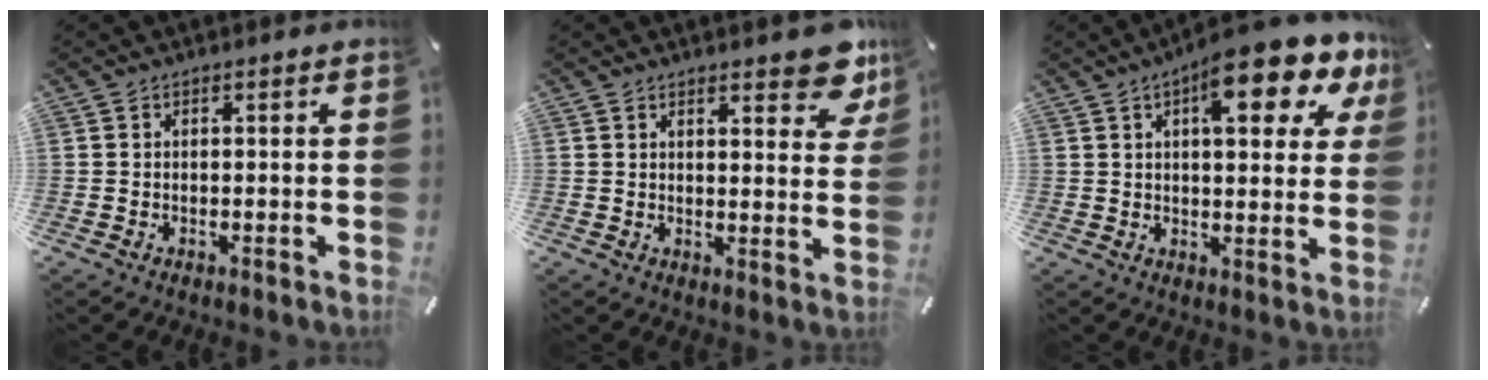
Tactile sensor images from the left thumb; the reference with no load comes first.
{"total": 8.3, "force": [6.0, 2.9, 4.9], "torque": [-0.052, -0.039, 0.099]}
{"total": 14.8, "force": [8.3, 5.2, 11.0], "torque": [-0.148, -0.044, 0.131]}